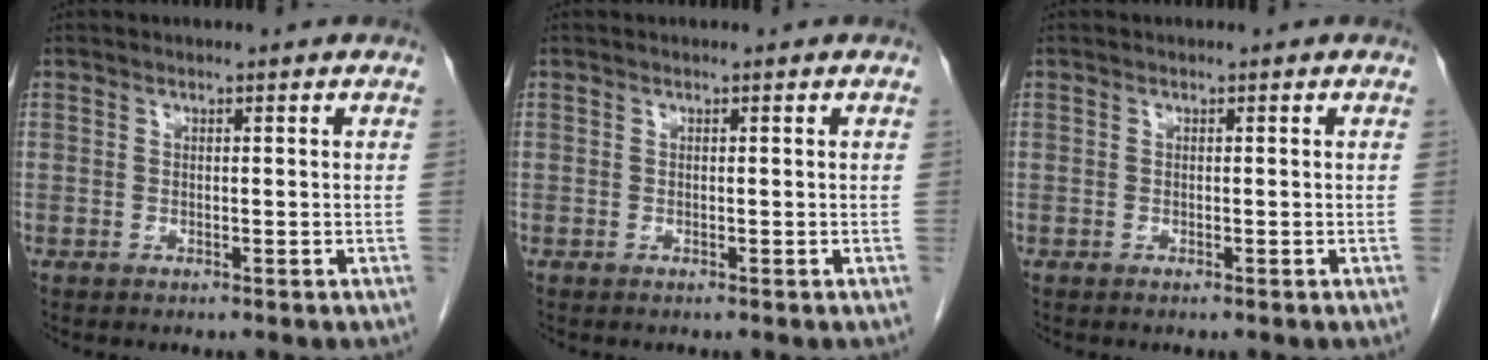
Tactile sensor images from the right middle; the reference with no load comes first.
{"total": 0.0}
{"total": 0.0}